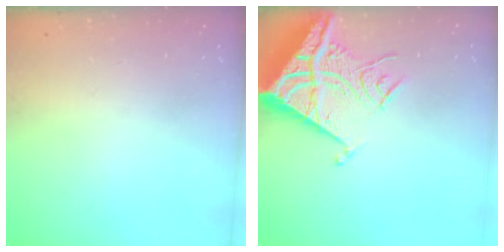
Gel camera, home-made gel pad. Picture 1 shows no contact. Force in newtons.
{"total": 16.7, "press": 16.6, "slide": 1.8}